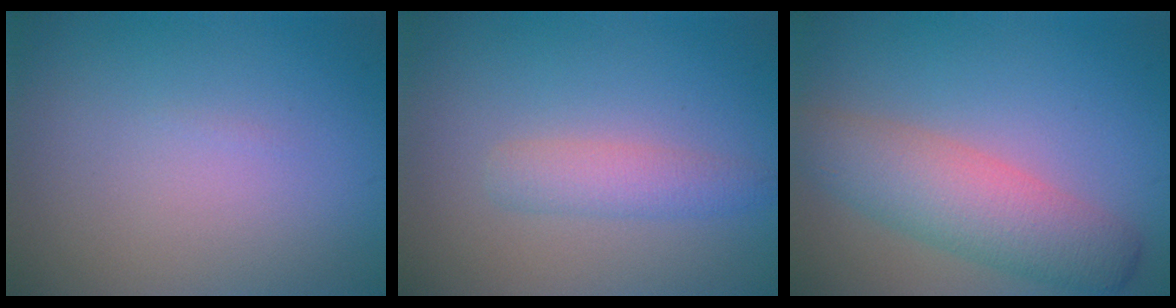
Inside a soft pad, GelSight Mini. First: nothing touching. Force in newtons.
{"total": 2.3, "press": 2.3, "slide": 0.1}
{"total": 6.0, "press": 6.0, "slide": 0.2}